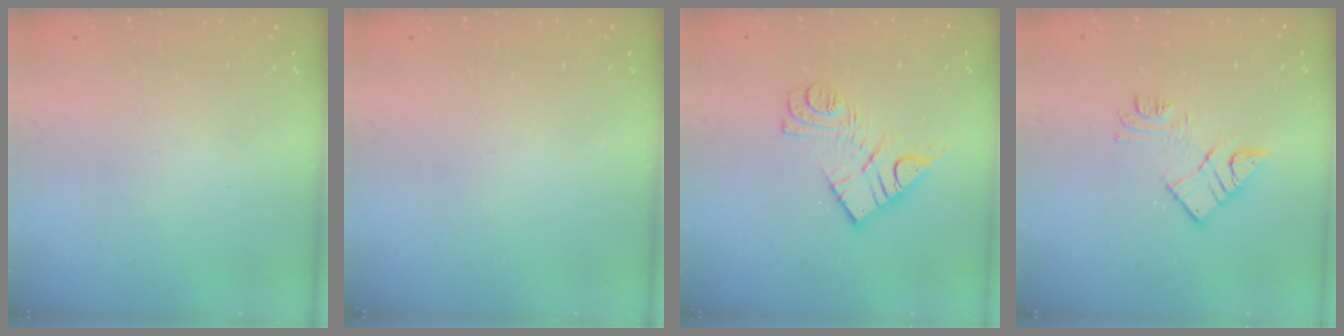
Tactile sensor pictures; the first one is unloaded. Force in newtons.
{"total": 0.0}
{"total": 11.5, "press": 11.5, "slide": 0.6}
{"total": 10.5, "press": 10.5, "slide": 0.7}